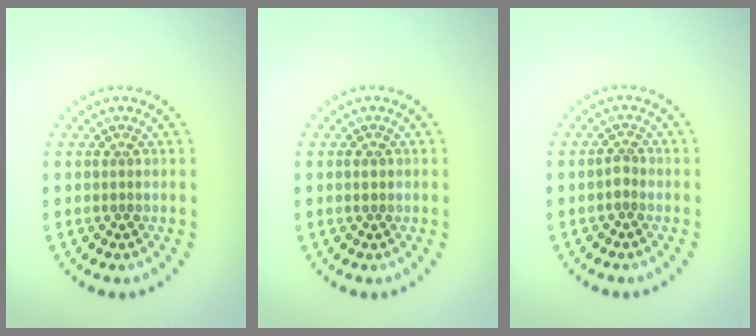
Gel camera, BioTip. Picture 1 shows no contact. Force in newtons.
{"total": 0.9, "press": 0.9, "slide": 0.0}
{"total": 0.9, "press": 0.7, "slide": 0.6}